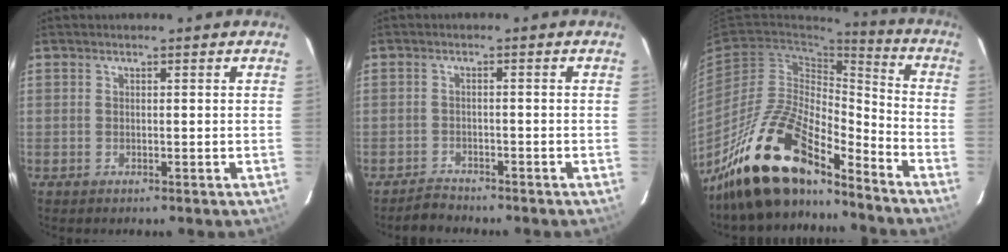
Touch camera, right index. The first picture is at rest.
{"total": 2.6, "force": [-2.4, 0.9, 0.0], "torque": [-0.006, 0.006, -0.043]}
{"total": 22.0, "force": [-15.0, 9.1, 13.2], "torque": [-0.275, -0.023, -0.261]}